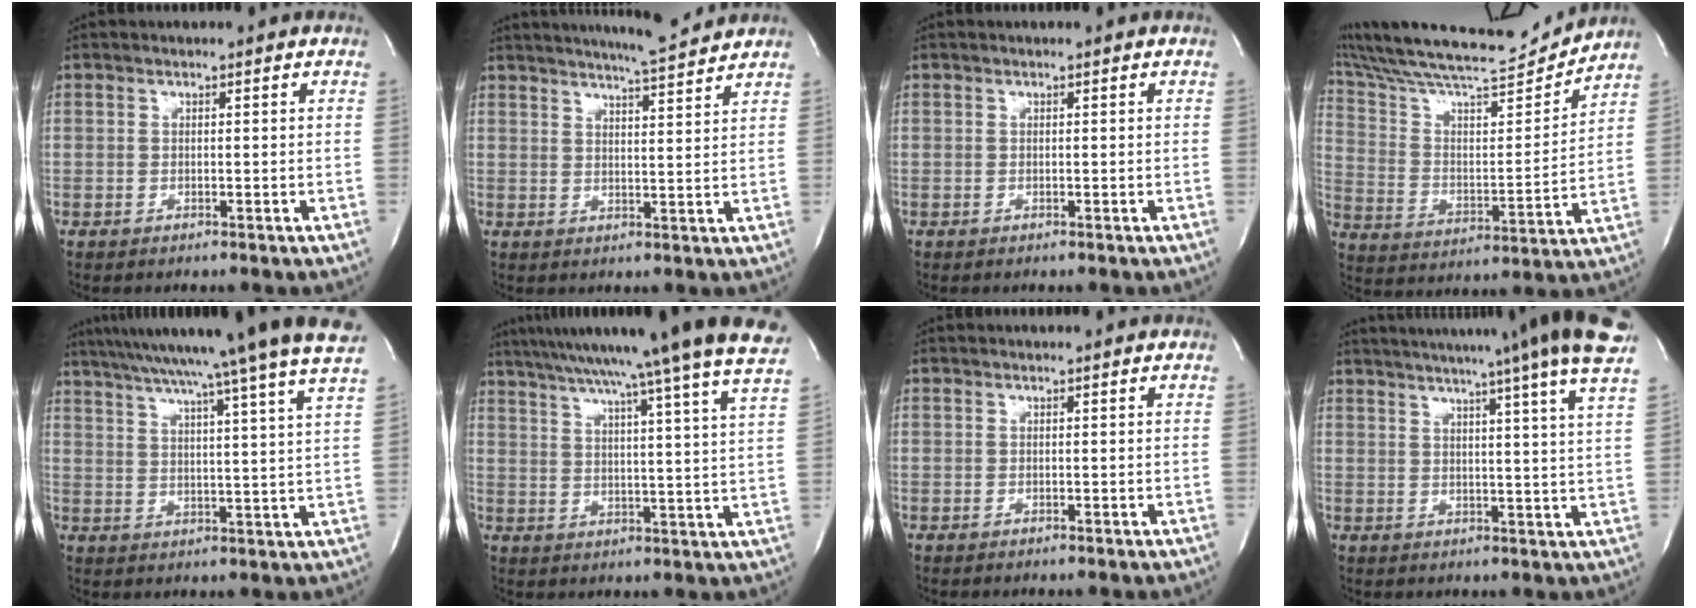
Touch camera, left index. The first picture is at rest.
{"total": 8.9, "force": [8.4, -0.5, 3.1], "torque": [-0.057, -0.004, 0.115]}
{"total": 0.0}
{"total": 19.8, "force": [18.6, 0.8, 6.5], "torque": [-0.122, -0.024, 0.298]}
{"total": 23.5, "force": [19.9, -1.7, 12.4], "torque": [-0.214, -0.021, 0.264]}
{"total": 25.6, "force": [21.9, -1.8, 13.2], "torque": [-0.224, -0.030, 0.286]}
{"total": 0.0}
{"total": 21.5, "force": [17.5, -2.1, 12.3], "torque": [-0.202, -0.024, 0.215]}